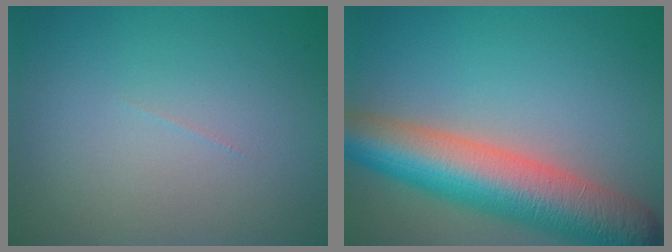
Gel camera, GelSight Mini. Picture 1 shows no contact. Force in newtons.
{"total": 9.9, "press": 9.8, "slide": 0.5}